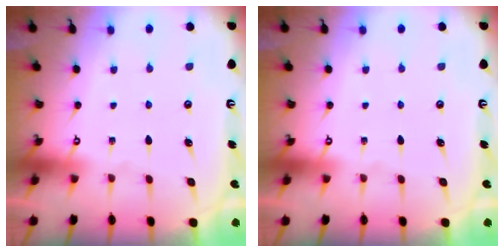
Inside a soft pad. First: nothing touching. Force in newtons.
{"total": 0.0}